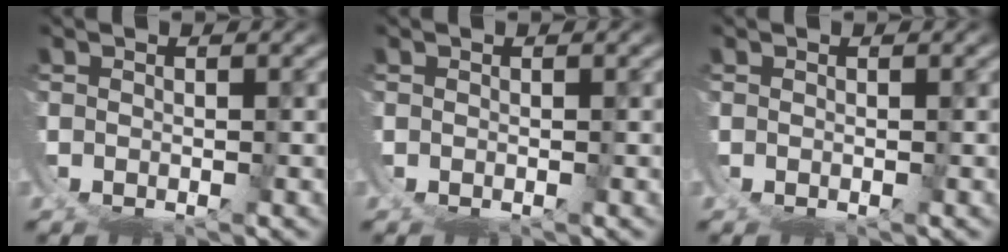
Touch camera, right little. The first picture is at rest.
{"total": 0.0}
{"total": 0.0}